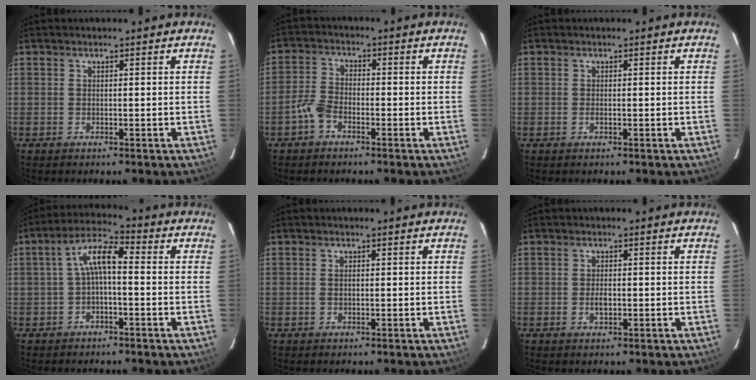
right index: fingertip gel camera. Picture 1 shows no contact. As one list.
[{"total": 4.0, "force": [-2.6, 2.2, 2.2], "torque": [-0.055, 0.011, -0.052]}, {"total": 0.0}, {"total": 6.2, "force": [-0.7, 2.2, 5.7], "torque": [-0.121, 0.024, -0.014]}, {"total": 0.9, "force": [-0.1, 0.6, 0.7], "torque": [-0.016, 0.001, -0.003]}, {"total": 2.0, "force": [-0.5, 1.2, 1.6], "torque": [-0.029, 0.001, -0.008]}]